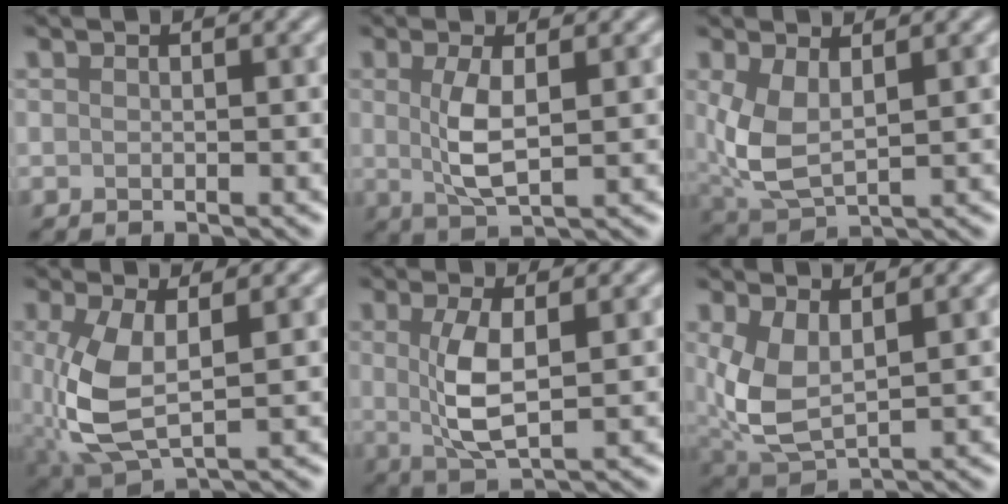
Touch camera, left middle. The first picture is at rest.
{"total": 3.6, "force": [0.5, 1.1, 3.4], "torque": [-0.078, -0.004, 0.013]}
{"total": 4.6, "force": [1.0, 2.4, 3.8], "torque": [-0.096, -0.007, 0.027]}
{"total": 6.3, "force": [0.1, 2.9, 5.6], "torque": [-0.139, -0.009, 0.007]}
{"total": 4.5, "force": [0.6, 1.5, 4.2], "torque": [-0.096, -0.004, 0.015]}
{"total": 5.2, "force": [1.0, 2.8, 4.2], "torque": [-0.110, -0.011, 0.027]}